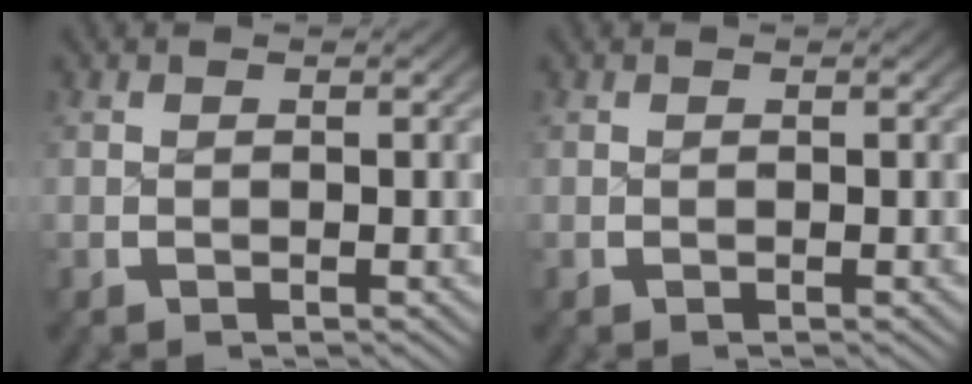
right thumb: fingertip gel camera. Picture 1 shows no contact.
{"total": 0.0}